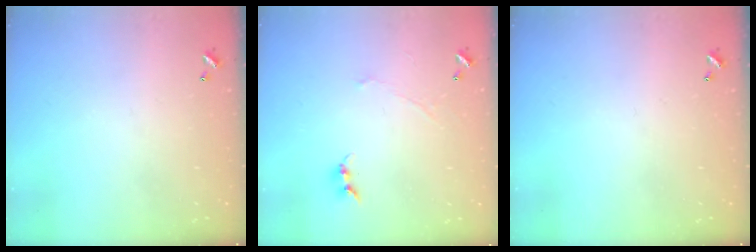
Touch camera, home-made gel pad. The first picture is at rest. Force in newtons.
{"total": 1.3, "press": 1.2, "slide": 0.5}
{"total": 0.0}